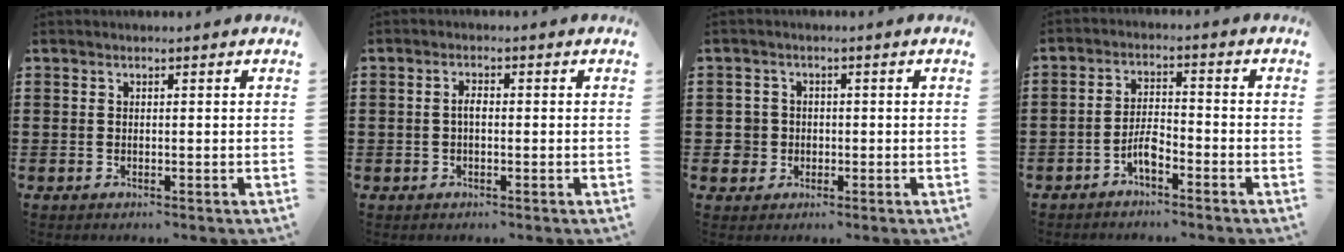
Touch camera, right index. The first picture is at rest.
{"total": 1.7, "force": [-0.3, 0.6, 1.6], "torque": [-0.031, 0.001, -0.006]}
{"total": 2.9, "force": [-0.6, 2.8, 0.5], "torque": [-0.023, 0.005, -0.015]}
{"total": 4.0, "force": [-2.6, 1.2, 2.8], "torque": [-0.067, 0.000, -0.052]}